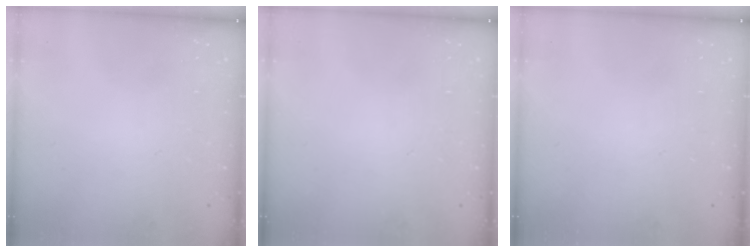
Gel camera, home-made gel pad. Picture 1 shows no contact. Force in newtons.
{"total": 0.0}
{"total": 0.0}